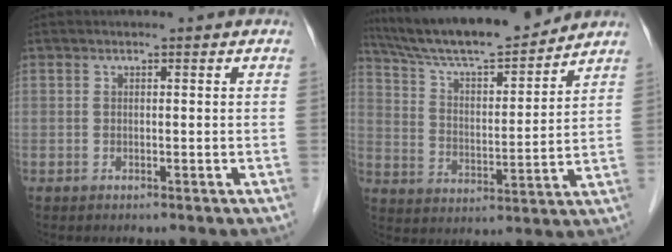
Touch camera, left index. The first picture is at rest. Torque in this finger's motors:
{"motor_torque": [0.45, -0.39, 0.57, 0.11]}